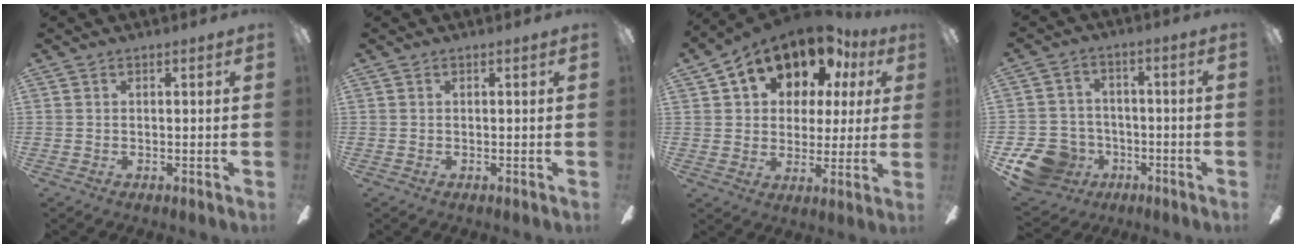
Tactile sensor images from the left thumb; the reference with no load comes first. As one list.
[{"total": 0.0}, {"total": 14.5, "force": [9.5, 9.0, 6.1], "torque": [-0.108, -0.053, 0.172]}, {"total": 11.9, "force": [-6.2, 9.0, 4.5], "torque": [-0.097, 0.045, -0.105]}]